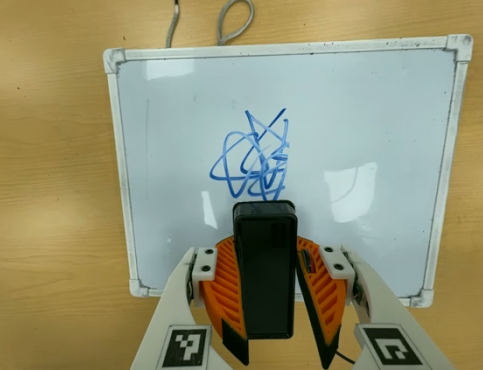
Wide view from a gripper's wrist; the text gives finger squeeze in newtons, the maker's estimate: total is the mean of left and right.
{"total": 9.8, "left": 9.3, "right": 10.4}